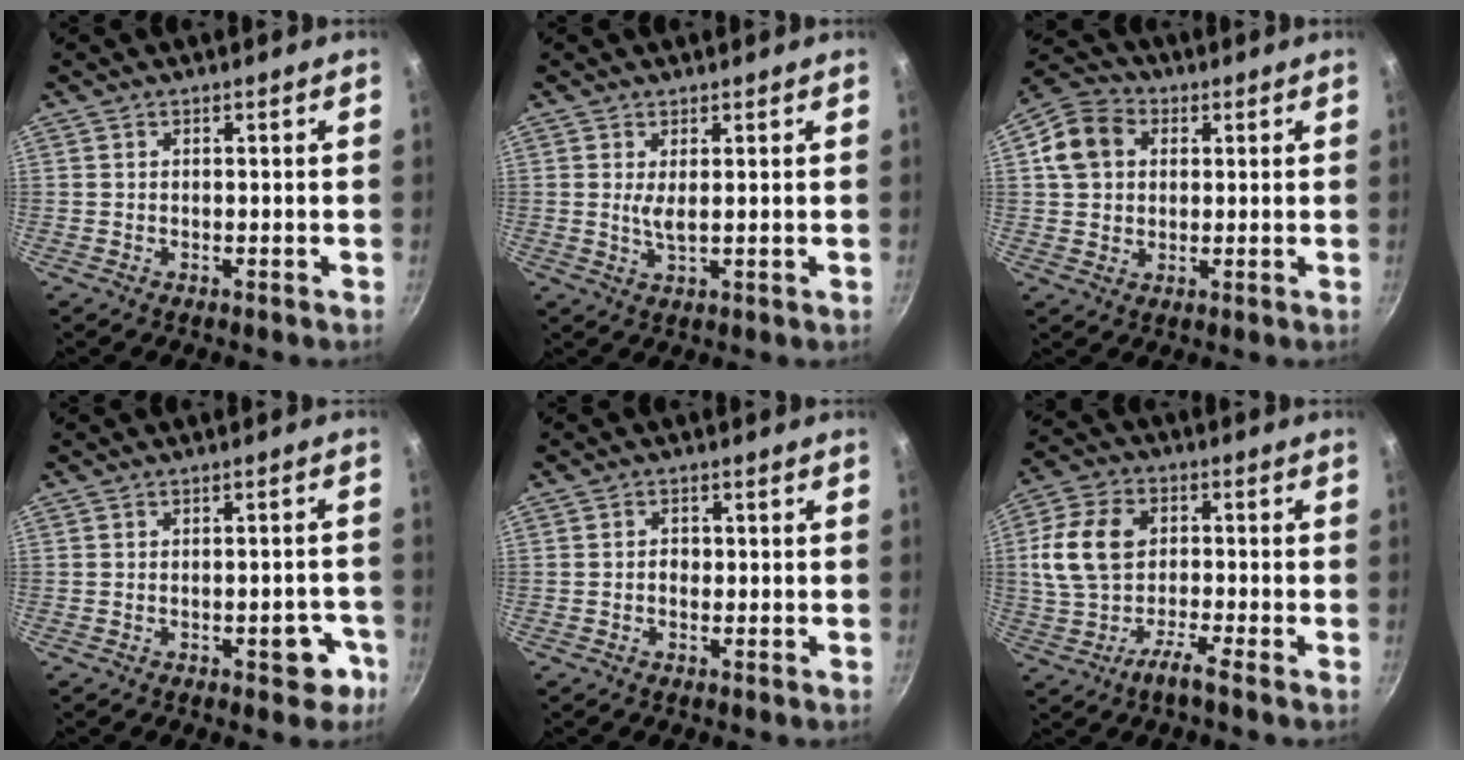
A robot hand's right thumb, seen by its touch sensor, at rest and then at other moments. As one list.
[{"total": 2.6, "force": [0.7, 0.6, 2.4], "torque": [-0.048, -0.012, 0.014]}, {"total": 9.5, "force": [2.2, 7.7, 5.1], "torque": [-0.072, 0.011, 0.025]}, {"total": 5.5, "force": [-2.6, 2.8, 4.0], "torque": [-0.018, 0.025, -0.029]}, {"total": 1.7, "force": [-0.2, 1.5, 0.9], "torque": [-0.009, 0.005, -0.005]}, {"total": 9.1, "force": [-3.3, 6.9, 4.9], "torque": [-0.060, 0.048, -0.077]}]